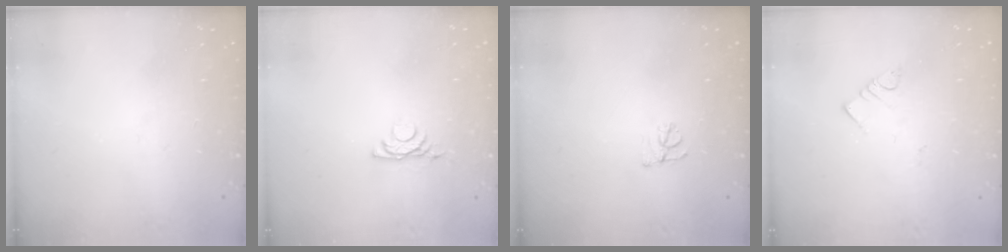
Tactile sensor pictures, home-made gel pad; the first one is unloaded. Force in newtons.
{"total": 4.3, "press": 4.2, "slide": 0.8}
{"total": 5.6, "press": 5.5, "slide": 0.6}
{"total": 3.0, "press": 3.0, "slide": 0.2}